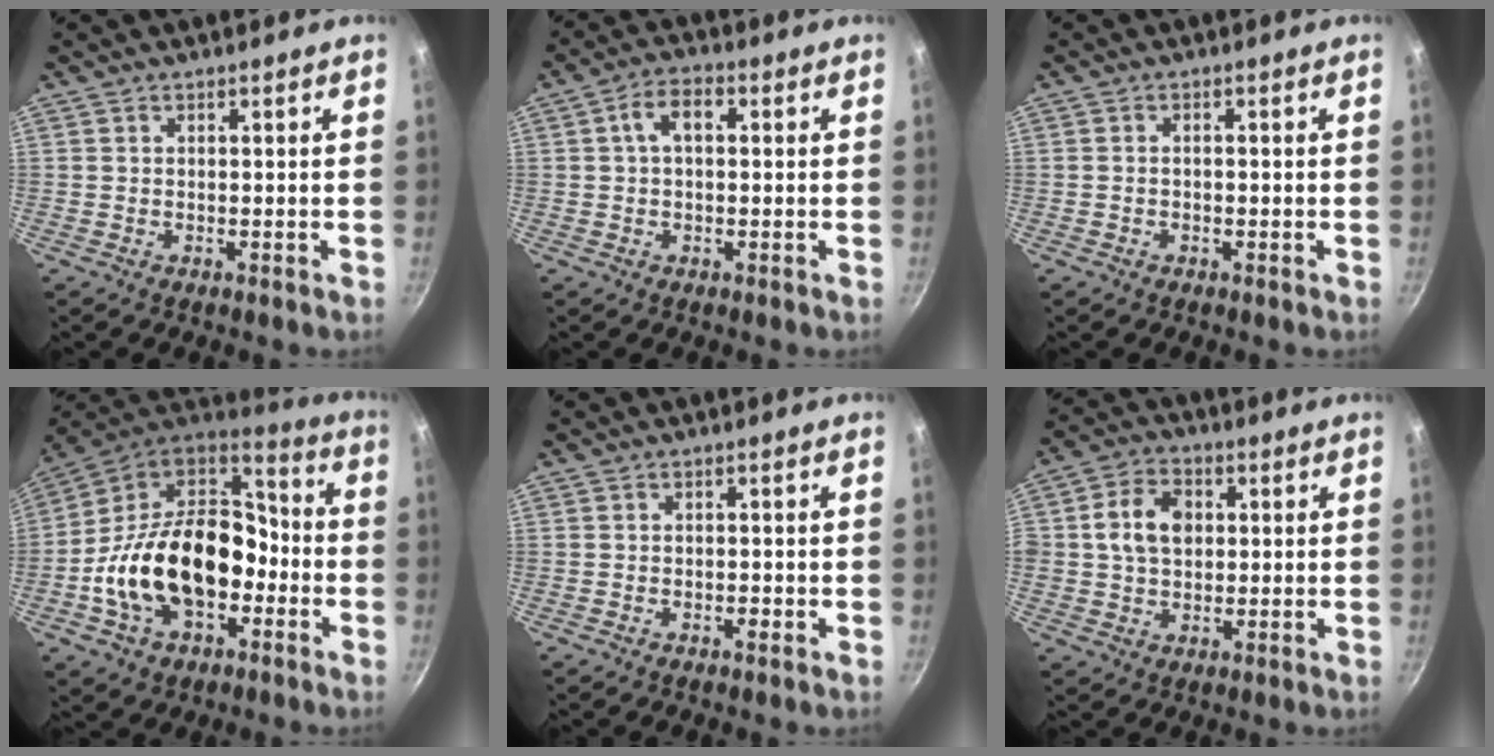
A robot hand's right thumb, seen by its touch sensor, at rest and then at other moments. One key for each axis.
{"total": 5.3, "fx": 0.9, "fy": 3.2, "fz": 4.2, "tx": -0.069, "ty": 0.015, "tz": 0.008}
{"total": 1.1, "fx": -0.4, "fy": 0.6, "fz": 0.8, "tx": -0.018, "ty": 0.007, "tz": -0.008}
{"total": 24.3, "fx": -5.6, "fy": 16.0, "fz": 17.4, "tx": -0.279, "ty": 0.064, "tz": -0.101}
{"total": 1.3, "fx": -0.6, "fy": 0.6, "fz": 0.9, "tx": -0.017, "ty": 0.004, "tz": -0.012}
{"total": 8.5, "fx": 1.2, "fy": 6.6, "fz": 5.3, "tx": -0.073, "ty": 0.011, "tz": 0.013}